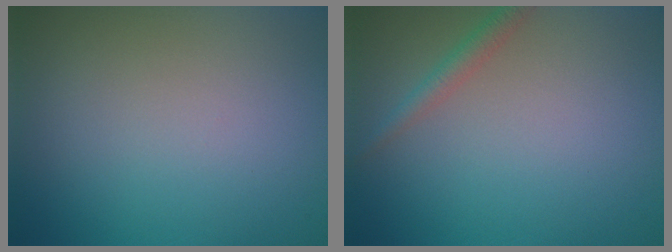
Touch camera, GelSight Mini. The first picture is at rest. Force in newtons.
{"total": 1.6, "press": 1.6, "slide": 0.1}